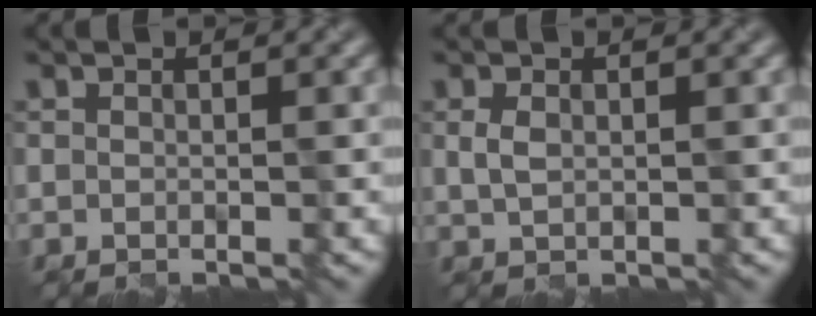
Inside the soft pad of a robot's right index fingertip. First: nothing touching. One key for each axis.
{"total": 1.5, "fx": 0.2, "fy": 1.0, "fz": 1.1, "tx": -0.029, "ty": 0.001, "tz": 0.008}